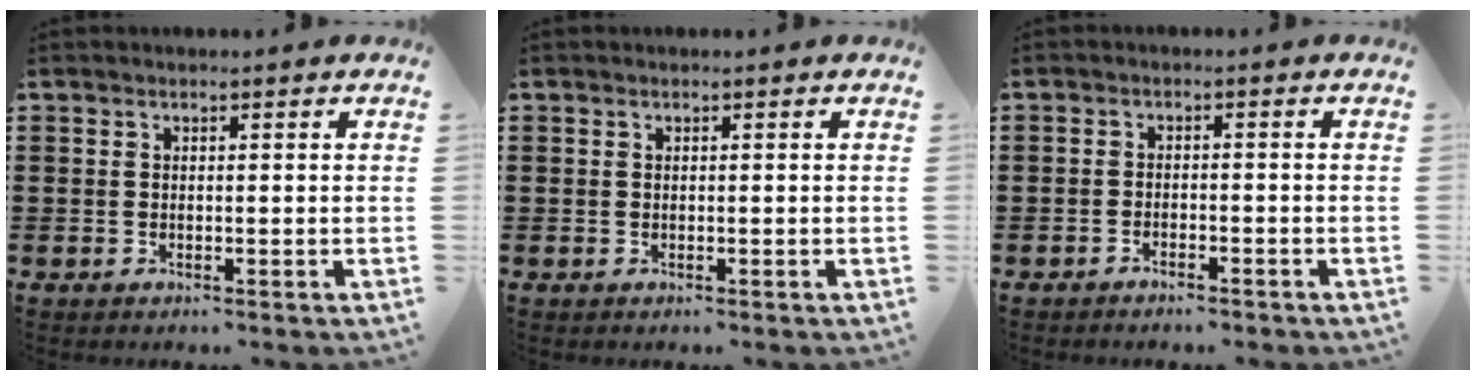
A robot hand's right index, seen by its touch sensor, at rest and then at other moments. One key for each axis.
{"total": 0.0}
{"total": 1.4, "fx": -1.4, "fy": 0.2, "fz": 0.2, "tx": -0.009, "ty": 0.003, "tz": -0.028}